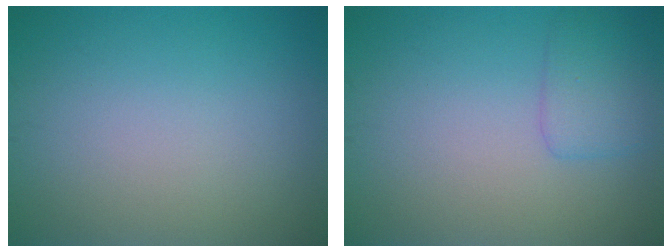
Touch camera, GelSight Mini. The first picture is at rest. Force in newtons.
{"total": 2.3, "press": 2.3, "slide": 0.1}